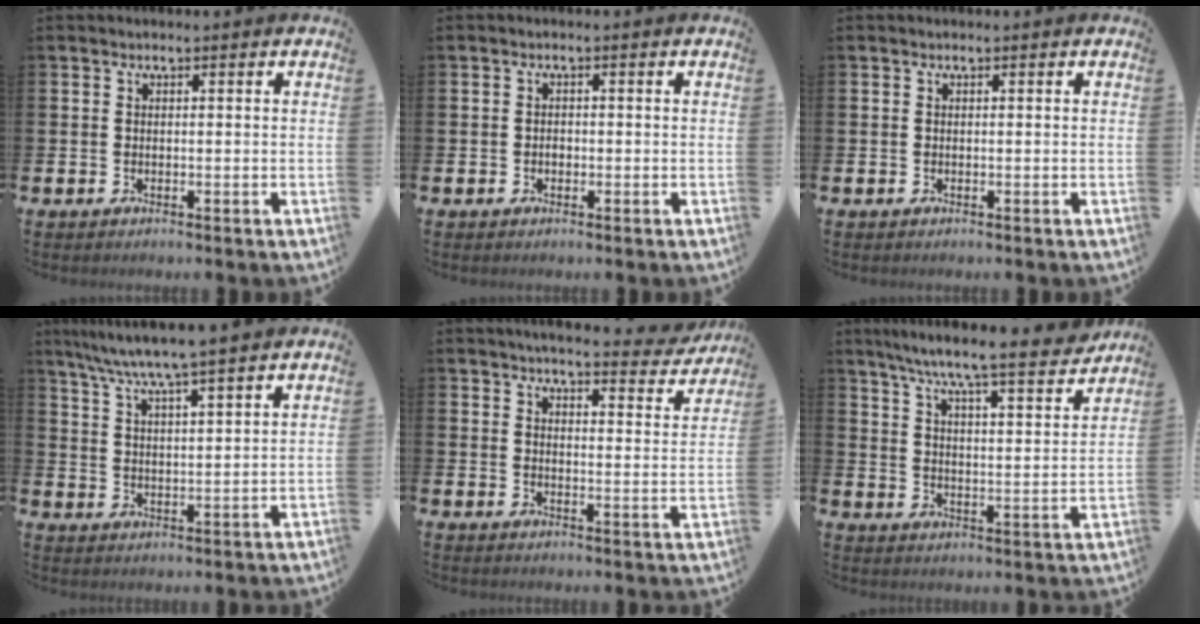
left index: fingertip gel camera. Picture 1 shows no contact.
{"total": 0.9, "force": [-0.3, 0.7, 0.5], "torque": [-0.007, 0.002, -0.008]}
{"total": 0.0}
{"total": 6.9, "force": [6.5, -0.5, 2.5], "torque": [-0.075, -0.028, 0.114]}
{"total": 4.4, "force": [4.3, 0.4, 1.1], "torque": [-0.029, -0.032, 0.070]}
{"total": 8.4, "force": [7.7, 0.0, 3.4], "torque": [-0.091, -0.053, 0.131]}